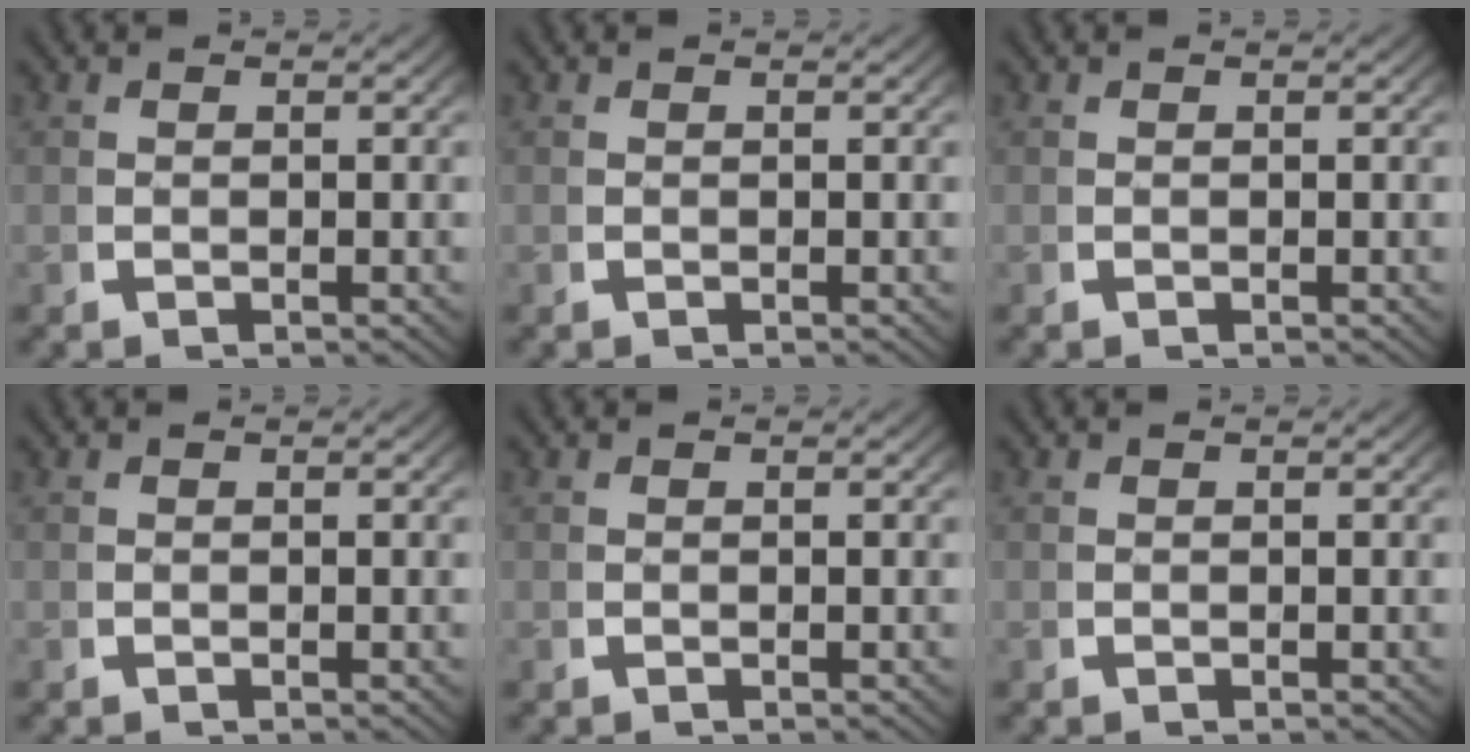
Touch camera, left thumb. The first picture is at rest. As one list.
[{"total": 0.0}, {"total": 0.0}, {"total": 0.0}, {"total": 0.0}, {"total": 0.0}]